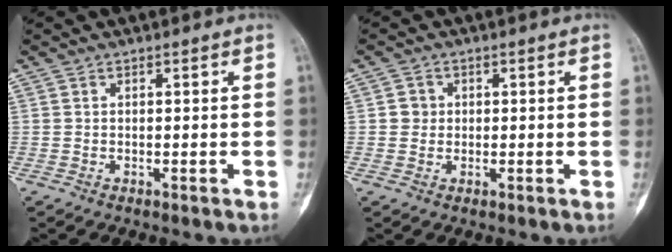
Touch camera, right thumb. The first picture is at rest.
{"total": 1.5, "force": [0.1, 1.5, 0.4], "torque": [0.001, 0.004, 0.000]}